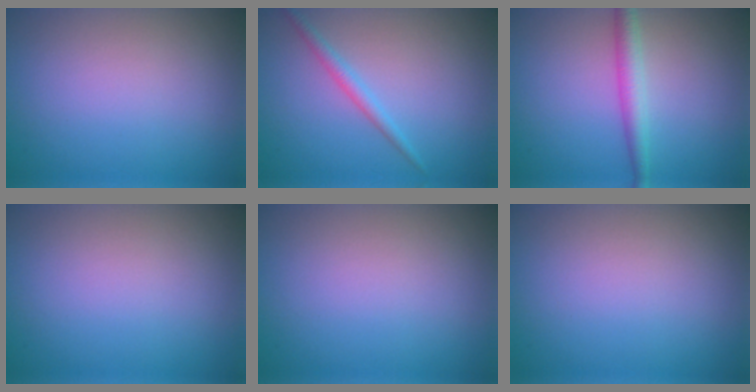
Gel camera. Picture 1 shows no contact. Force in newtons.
{"total": 1.6, "press": 1.6, "slide": 0.1}
{"total": 2.5, "press": 2.5, "slide": 0.0}
{"total": 0.0}
{"total": 0.0}
{"total": 0.0}